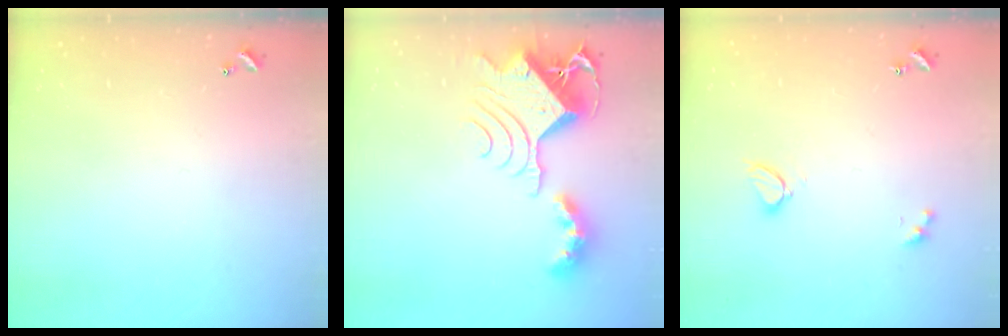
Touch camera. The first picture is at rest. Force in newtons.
{"total": 15.6, "press": 15.5, "slide": 1.7}
{"total": 3.1, "press": 3.1, "slide": 0.3}